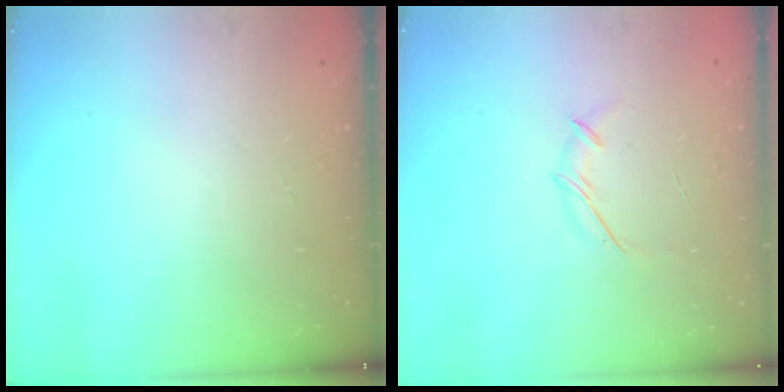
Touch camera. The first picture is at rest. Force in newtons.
{"total": 4.1, "press": 4.0, "slide": 0.9}